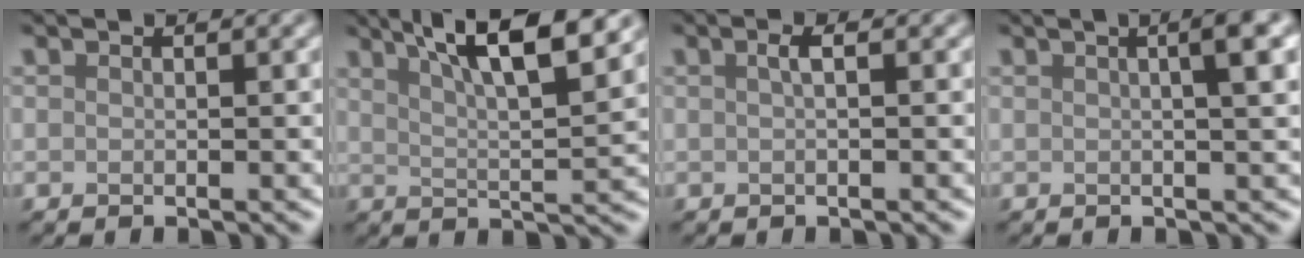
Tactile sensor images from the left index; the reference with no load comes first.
{"total": 8.8, "force": [5.2, 2.0, 6.8], "torque": [-0.079, 0.023, 0.057]}
{"total": 1.2, "force": [0.2, 0.3, 1.1], "torque": [-0.019, 0.007, 0.002]}
{"total": 4.5, "force": [1.0, 1.3, 4.2], "torque": [-0.040, 0.021, 0.001]}